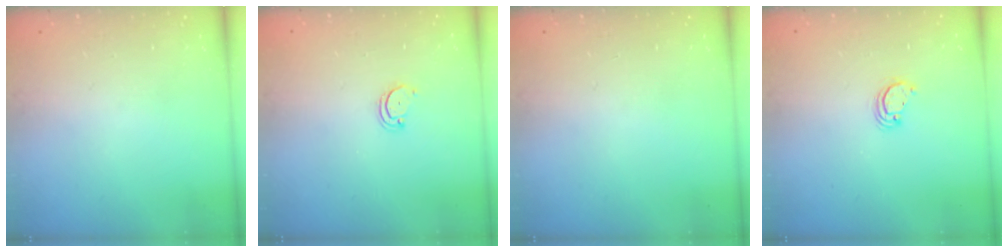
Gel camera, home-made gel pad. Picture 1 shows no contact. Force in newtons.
{"total": 2.7, "press": 2.7, "slide": 0.3}
{"total": 0.0}
{"total": 2.9, "press": 2.9, "slide": 0.1}